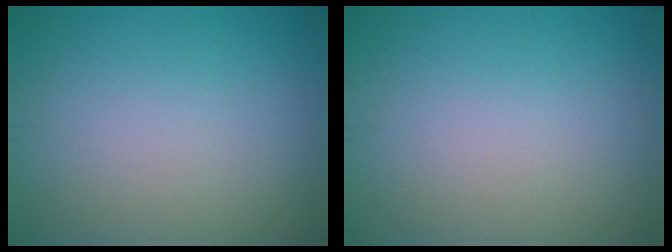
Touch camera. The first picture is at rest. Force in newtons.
{"total": 0.0}